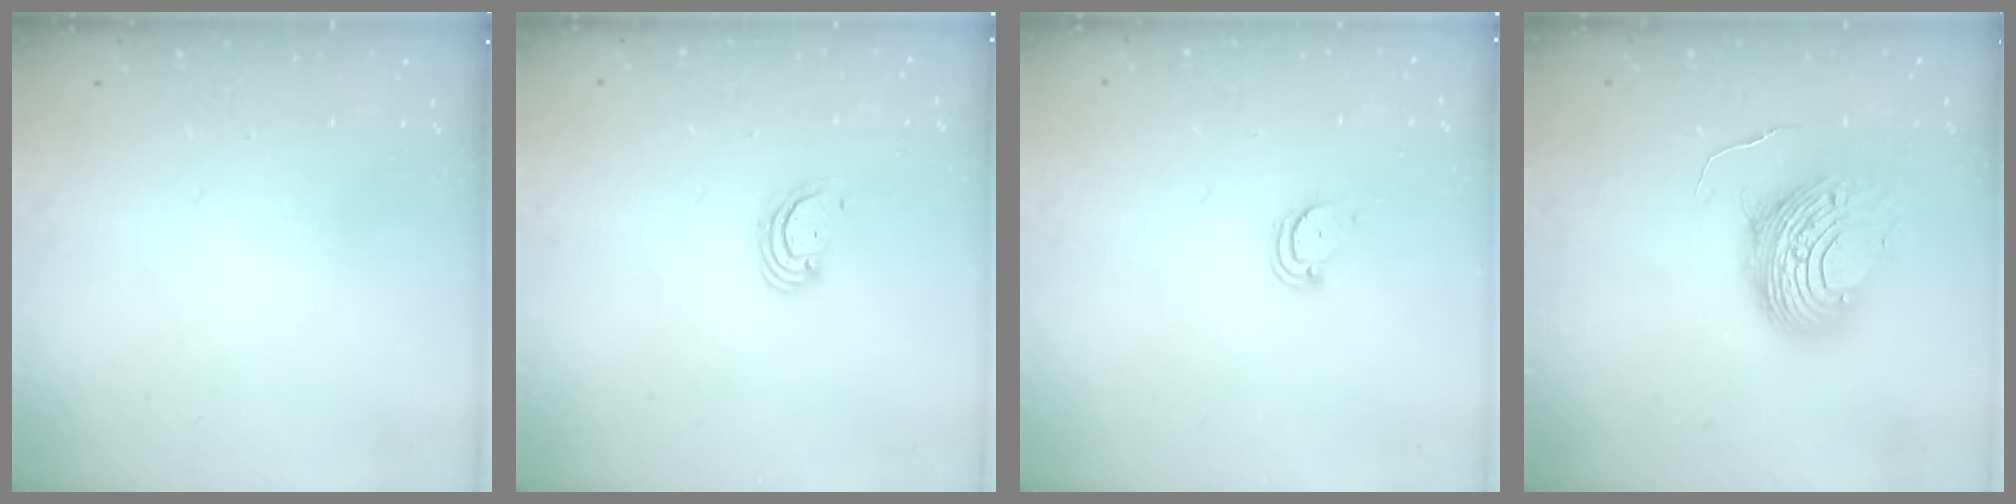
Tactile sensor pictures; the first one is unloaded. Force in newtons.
{"total": 2.8, "press": 2.8, "slide": 0.2}
{"total": 2.1, "press": 2.1, "slide": 0.2}
{"total": 12.1, "press": 12.1, "slide": 1.2}